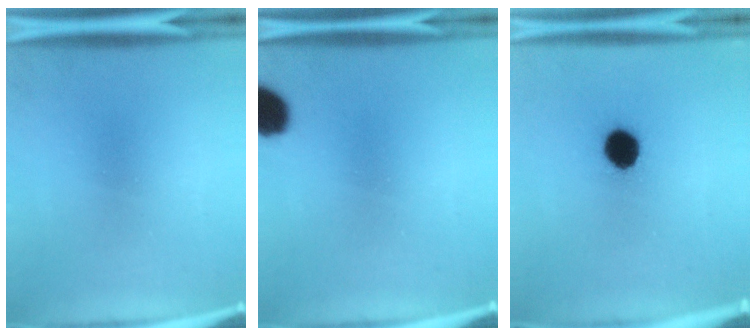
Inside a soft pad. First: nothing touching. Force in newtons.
{"total": 8.6}
{"total": 8.0}